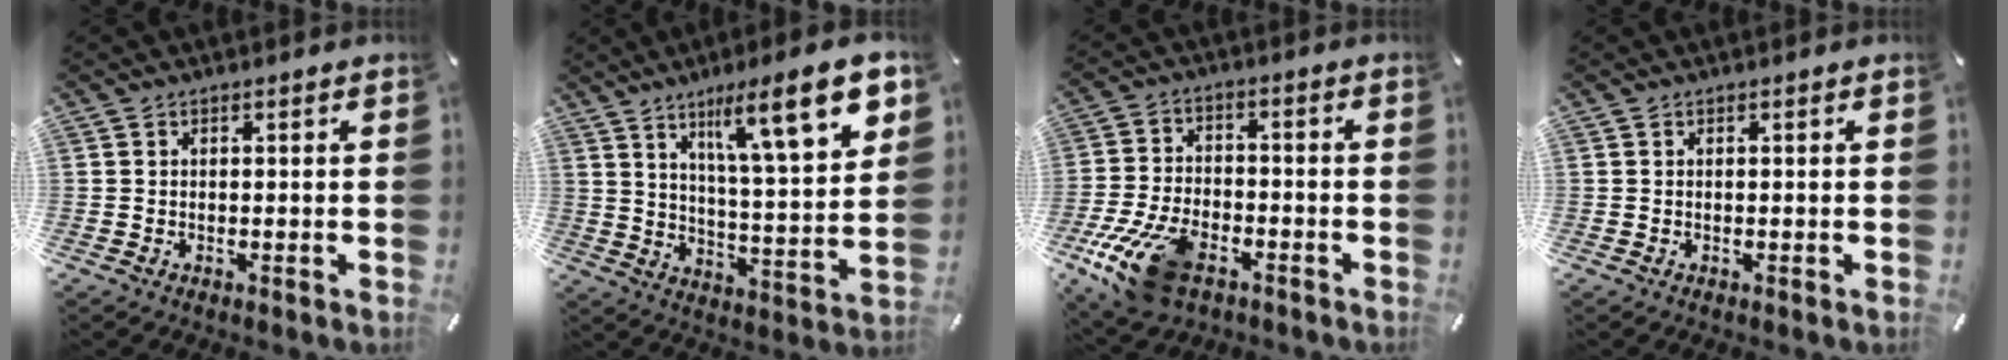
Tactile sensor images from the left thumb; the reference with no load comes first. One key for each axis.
{"total": 17.9, "fx": 10.0, "fy": 3.9, "fz": 14.3, "tx": -0.218, "ty": -0.055, "tz": 0.152}
{"total": 15.1, "fx": -8.3, "fy": 8.1, "fz": 9.7, "tx": -0.197, "ty": 0.036, "tz": -0.142}
{"total": 0.0}